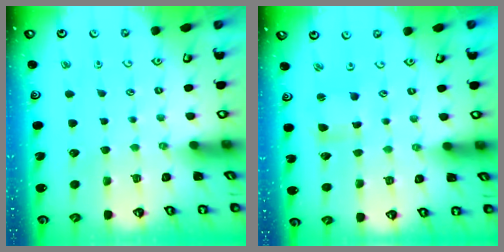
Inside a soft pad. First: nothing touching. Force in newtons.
{"total": 1.6, "press": 1.6, "slide": 0.3}